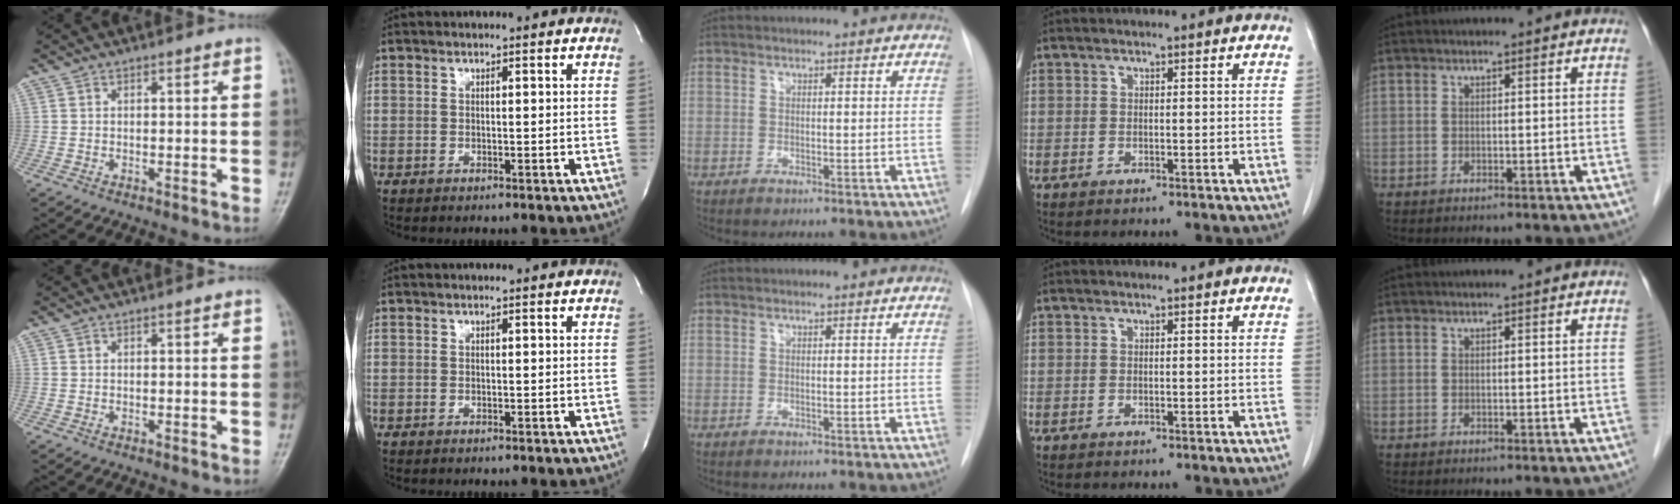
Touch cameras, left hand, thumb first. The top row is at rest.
{}